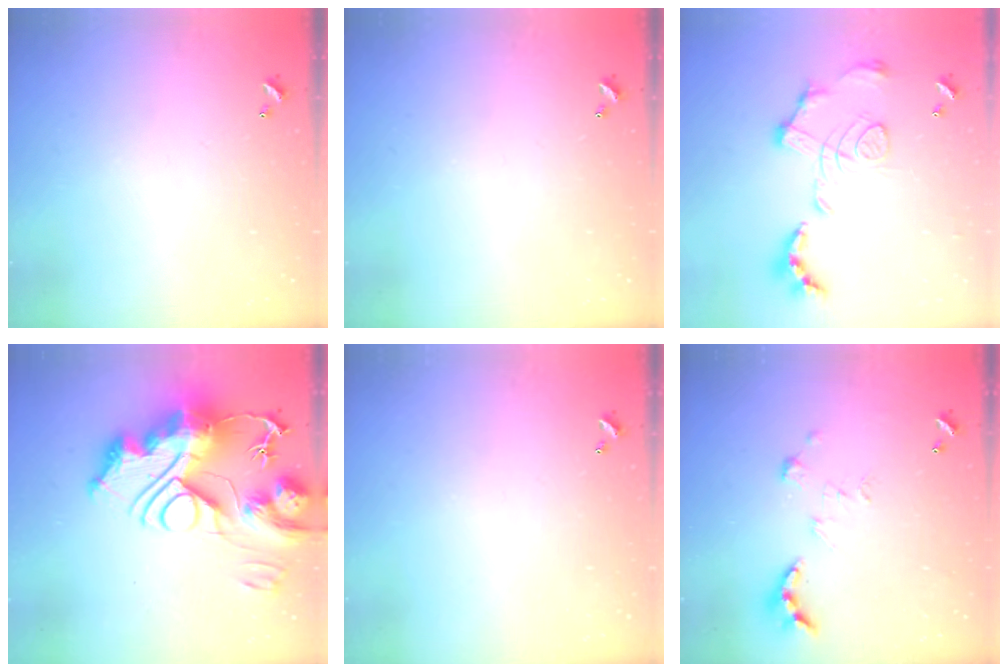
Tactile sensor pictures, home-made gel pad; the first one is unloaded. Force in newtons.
{"total": 0.0}
{"total": 1.7, "press": 1.1, "slide": 1.3}
{"total": 0.5, "press": 0.5, "slide": 0.0}
{"total": 0.0}
{"total": 4.7, "press": 4.7, "slide": 0.4}